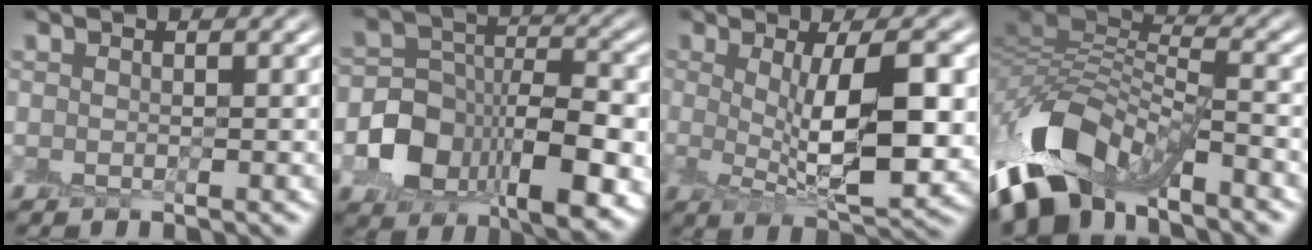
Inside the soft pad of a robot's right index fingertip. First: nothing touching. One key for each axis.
{"total": 9.7, "fx": -3.3, "fy": 6.5, "fz": 6.4, "tx": -0.106, "ty": 0.000, "tz": -0.055}
{"total": 8.3, "fx": 0.6, "fy": 2.5, "fz": 7.9, "tx": -0.114, "ty": -0.006, "tz": 0.016}
{"total": 9.6, "fx": -5.4, "fy": 5.1, "fz": 6.1, "tx": -0.115, "ty": 0.004, "tz": -0.110}